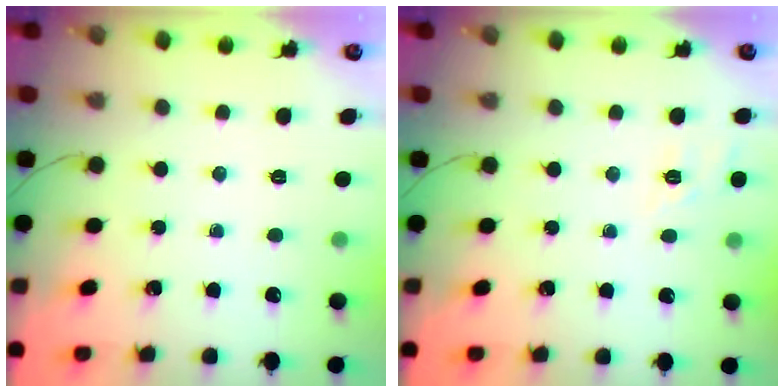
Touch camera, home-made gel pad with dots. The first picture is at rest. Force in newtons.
{"total": 2.1, "press": 1.4, "slide": 1.5}